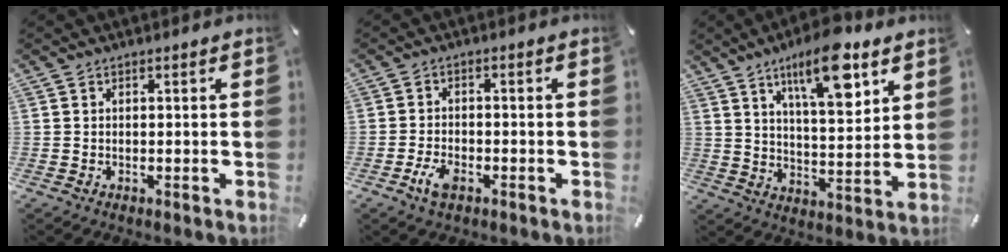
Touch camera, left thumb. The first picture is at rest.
{"total": 4.4, "force": [-2.3, 2.3, 2.9], "torque": [-0.074, 0.003, -0.048]}
{"total": 15.7, "force": [9.2, 5.4, 11.4], "torque": [-0.172, -0.043, 0.150]}